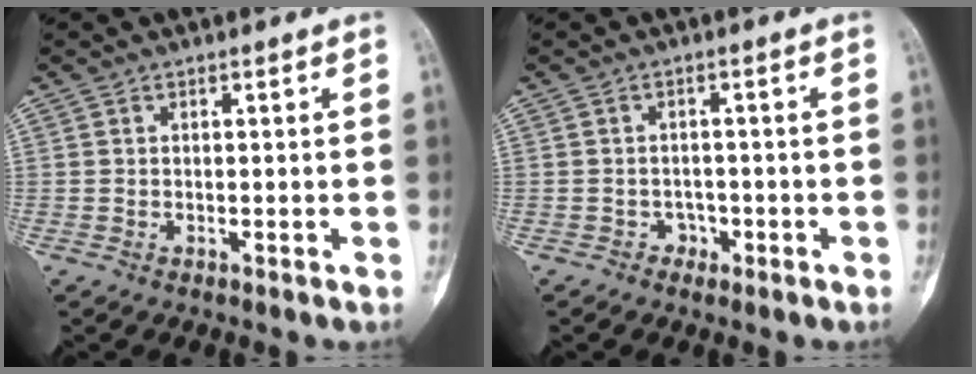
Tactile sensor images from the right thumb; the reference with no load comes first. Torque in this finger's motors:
{"motor_torque": [0.35, -0.01, -0.06, -0.12, -0.09]}